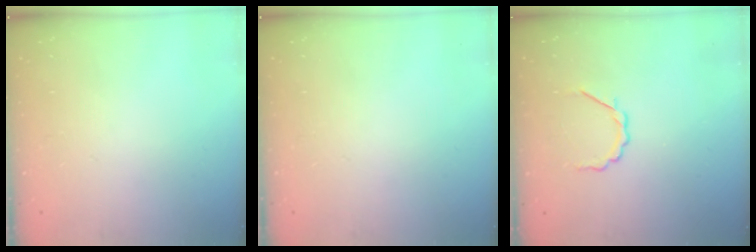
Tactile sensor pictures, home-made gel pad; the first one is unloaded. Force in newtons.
{"total": 0.0}
{"total": 3.6, "press": 3.4, "slide": 1.2}